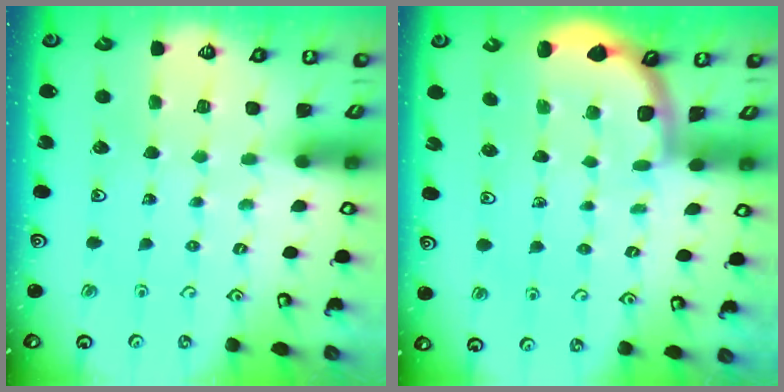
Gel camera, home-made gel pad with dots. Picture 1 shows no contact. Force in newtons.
{"total": 1.9, "press": 1.9, "slide": 0.0}